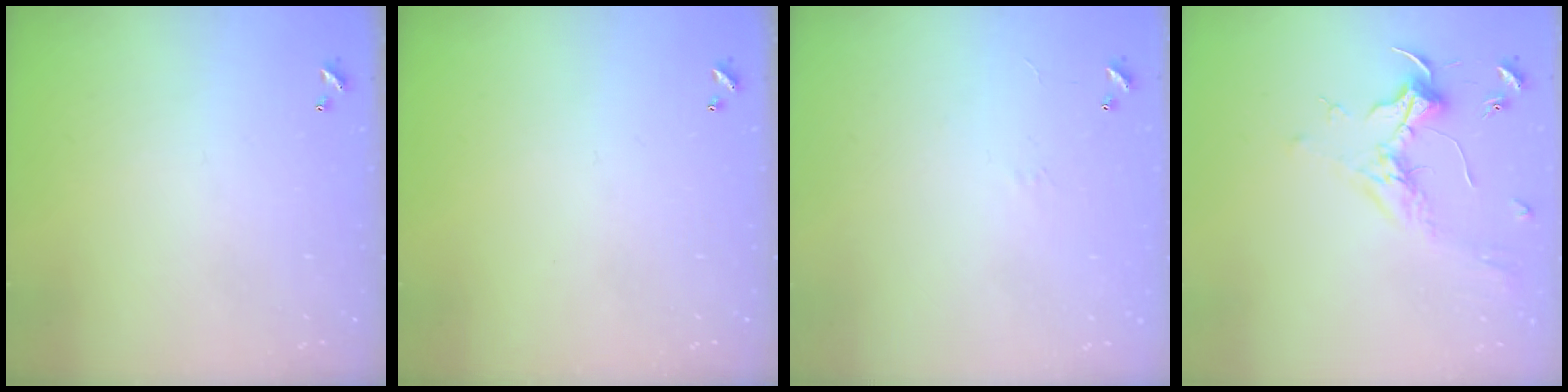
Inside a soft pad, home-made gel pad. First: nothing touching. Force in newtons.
{"total": 0.0}
{"total": 6.6, "press": 6.6, "slide": 0.7}
{"total": 1.8, "press": 1.6, "slide": 0.6}